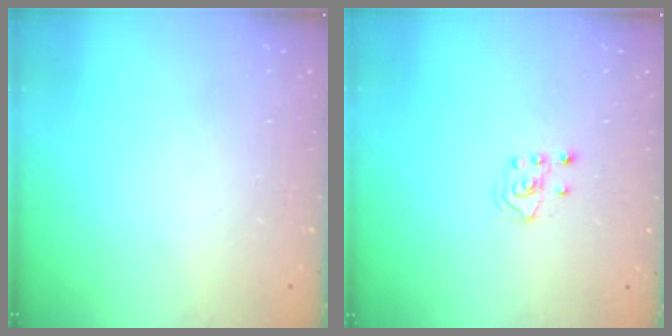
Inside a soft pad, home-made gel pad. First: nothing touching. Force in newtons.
{"total": 2.6, "press": 2.4, "slide": 0.8}